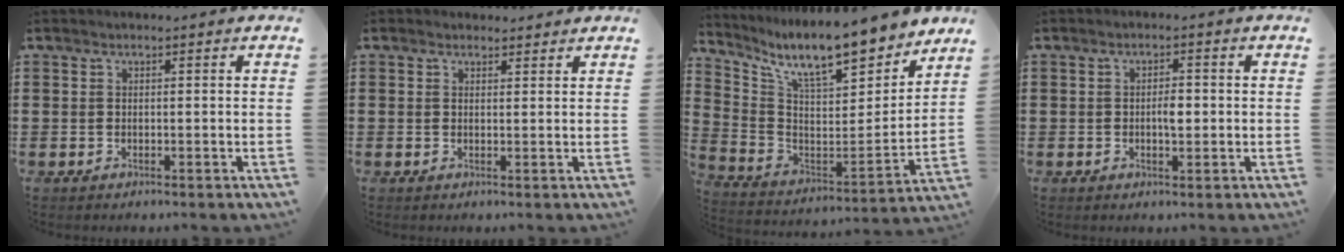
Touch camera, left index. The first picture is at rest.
{"total": 1.5, "force": [1.2, 0.9, 0.0], "torque": [0.005, 0.003, 0.021]}
{"total": 10.6, "force": [9.1, 1.6, 5.2], "torque": [-0.124, -0.071, 0.154]}
{"total": 2.6, "force": [-0.2, 1.0, 2.4], "torque": [-0.037, -0.001, -0.006]}